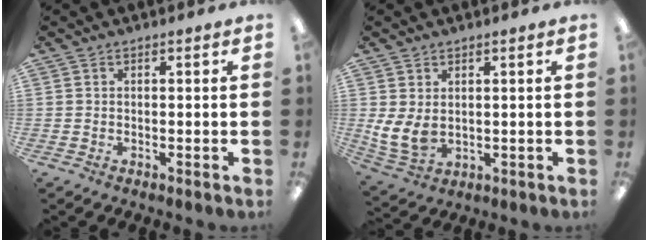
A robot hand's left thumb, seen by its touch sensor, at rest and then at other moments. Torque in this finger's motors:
{"motor_torque": [-0.21, 0.36, 0.52, -0.53, 0.07]}